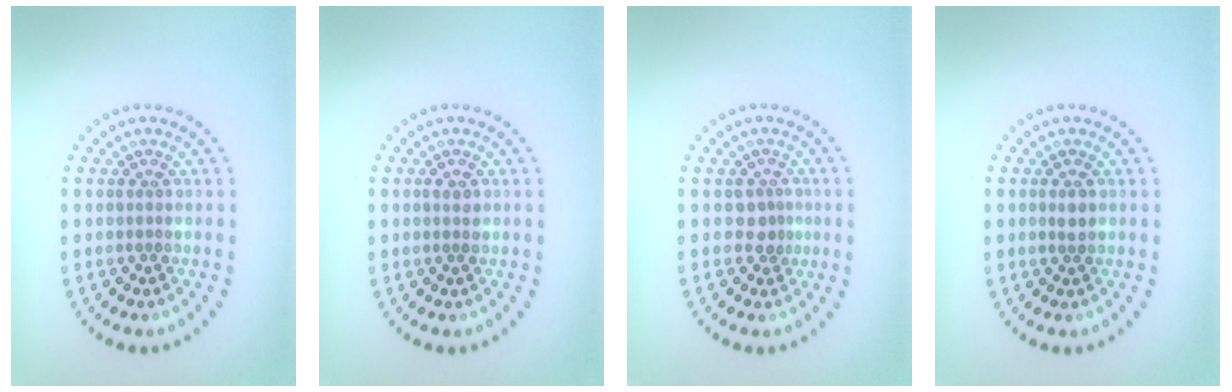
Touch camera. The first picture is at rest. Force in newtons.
{"total": 1.0, "press": 1.0, "slide": 0.0}
{"total": 1.7, "press": 1.3, "slide": 1.0}
{"total": 1.1, "press": 1.0, "slide": 0.3}